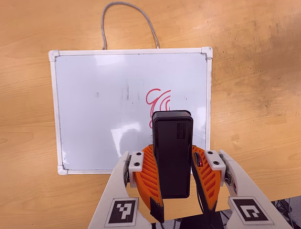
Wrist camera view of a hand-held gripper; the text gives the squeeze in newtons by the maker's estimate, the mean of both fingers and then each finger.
{"total": 9.1, "left": 8.1, "right": 10.1}